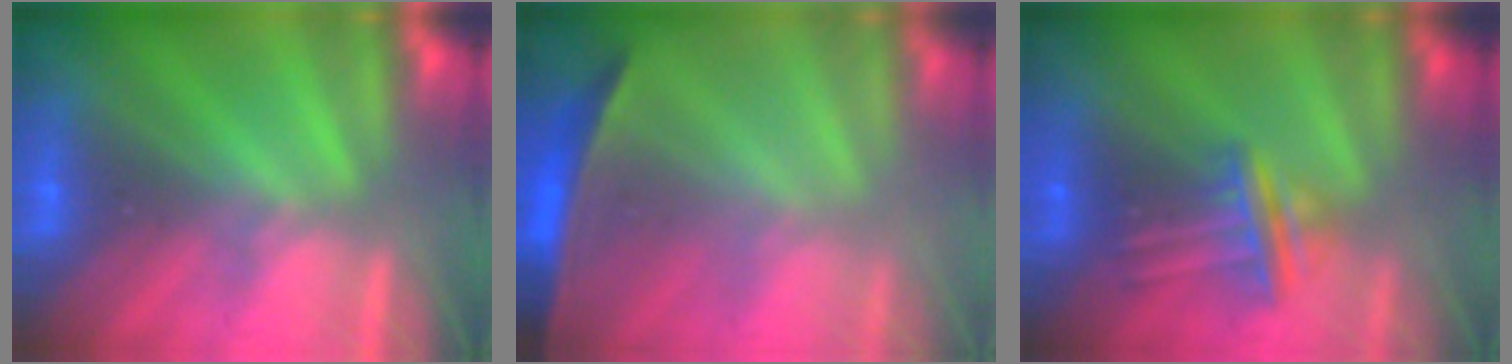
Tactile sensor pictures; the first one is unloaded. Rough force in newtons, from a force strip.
{"total": 1.5}
{"total": 3.2}